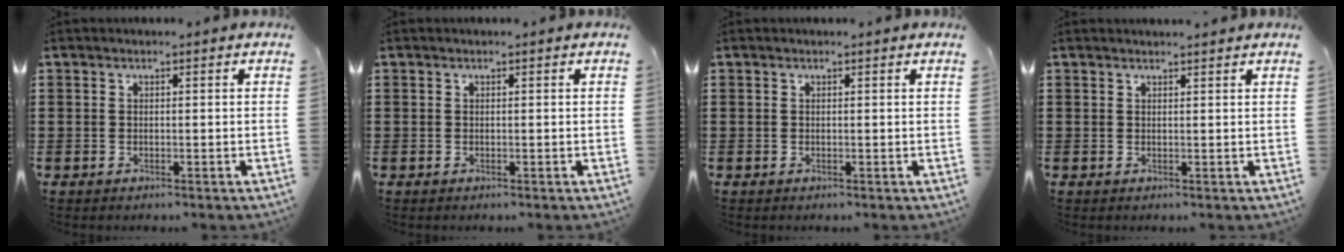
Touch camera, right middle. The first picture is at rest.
{"total": 0.0}
{"total": 0.0}
{"total": 0.7, "force": [0.7, -0.1, 0.1], "torque": [0.004, -0.007, 0.012]}